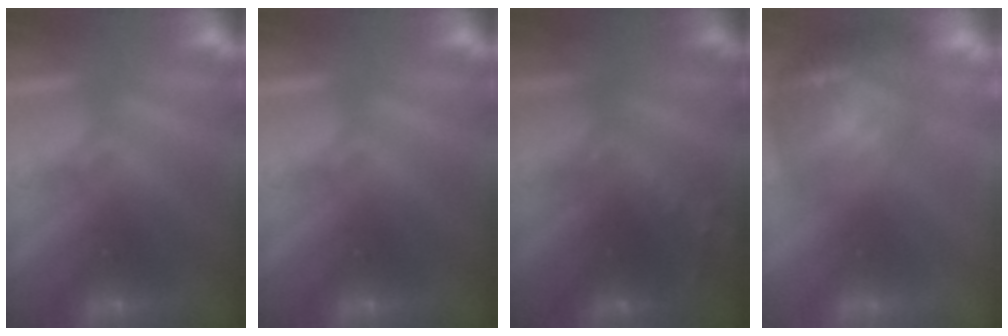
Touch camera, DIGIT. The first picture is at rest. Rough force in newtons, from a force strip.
{"total": 0.0}
{"total": 8.0}
{"total": 7.5}